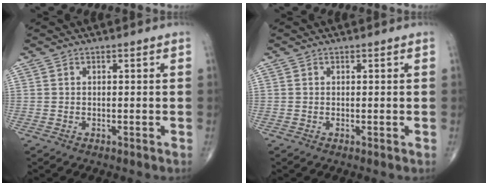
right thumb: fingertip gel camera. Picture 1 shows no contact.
{"total": 0.0}